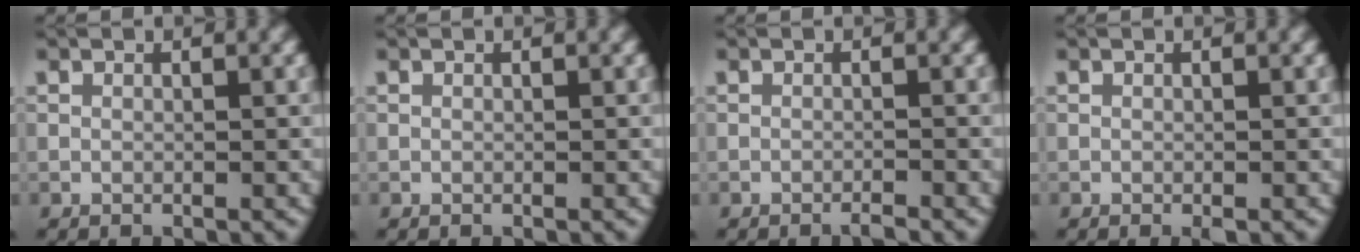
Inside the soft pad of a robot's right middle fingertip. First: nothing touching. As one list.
[{"total": 0.0}, {"total": 1.0, "force": [-0.8, 0.0, 0.6], "torque": [-0.006, -0.002, -0.017]}, {"total": 0.5, "force": [-0.3, 0.1, 0.4], "torque": [-0.006, -0.002, -0.003]}]